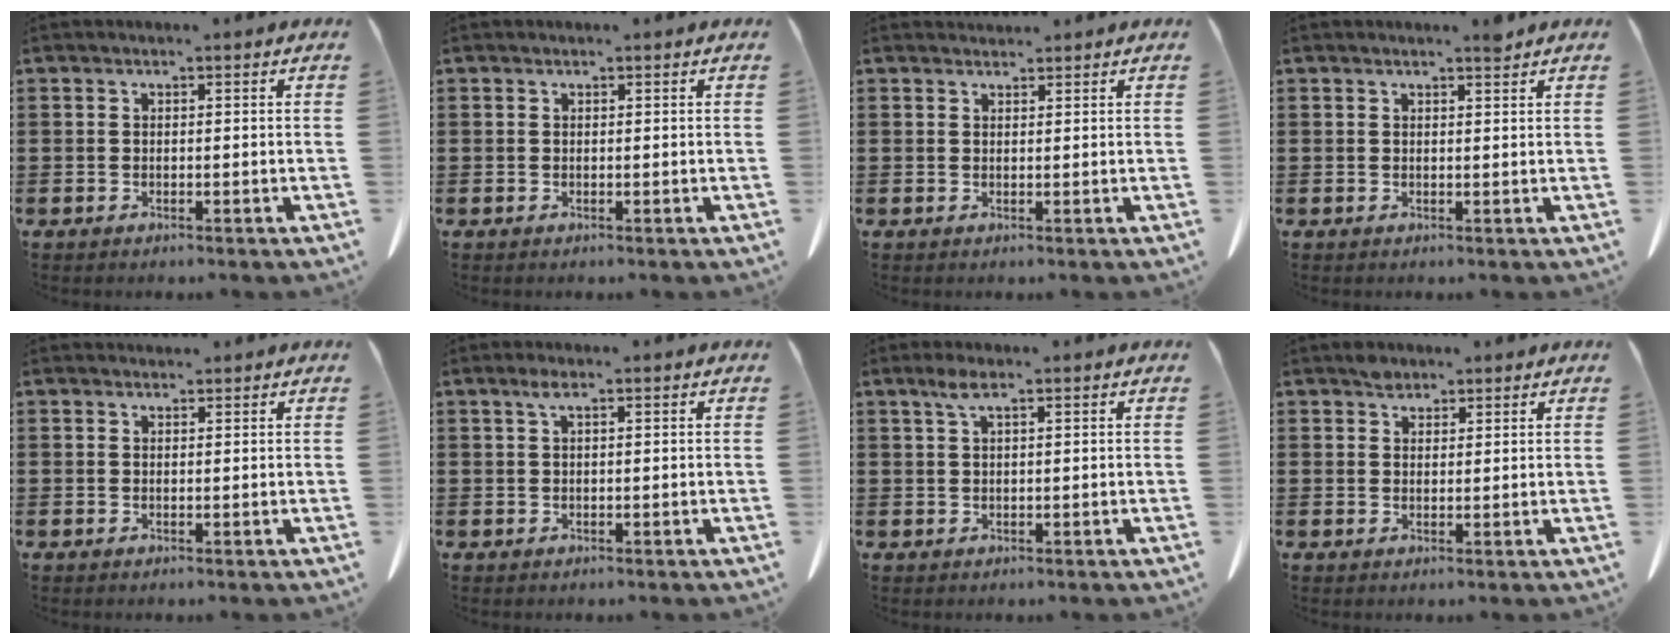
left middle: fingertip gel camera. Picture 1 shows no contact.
{"total": 0.0}
{"total": 1.2, "force": [1.2, 0.3, 0.0], "torque": [-0.002, 0.001, 0.023]}
{"total": 1.6, "force": [1.5, -0.1, 0.7], "torque": [-0.016, -0.003, 0.028]}
{"total": 0.8, "force": [0.8, 0.2, 0.0], "torque": [-0.002, 0.001, 0.016]}
{"total": 1.6, "force": [0.7, 0.3, 1.5], "torque": [-0.031, 0.002, 0.012]}
{"total": 2.4, "force": [1.2, 0.5, 2.0], "torque": [-0.044, 0.003, 0.021]}
{"total": 2.1, "force": [1.8, 1.0, 0.4], "torque": [-0.004, -0.004, 0.035]}